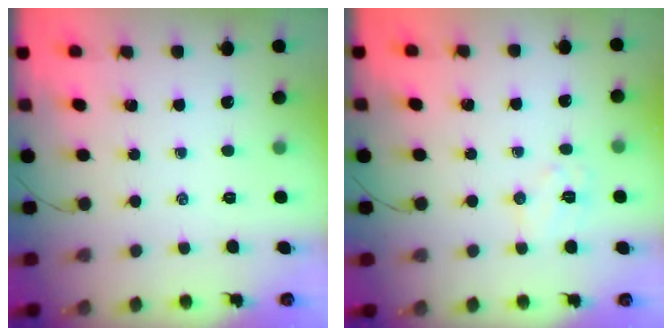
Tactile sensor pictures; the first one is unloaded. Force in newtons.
{"total": 5.7, "press": 5.6, "slide": 1.1}